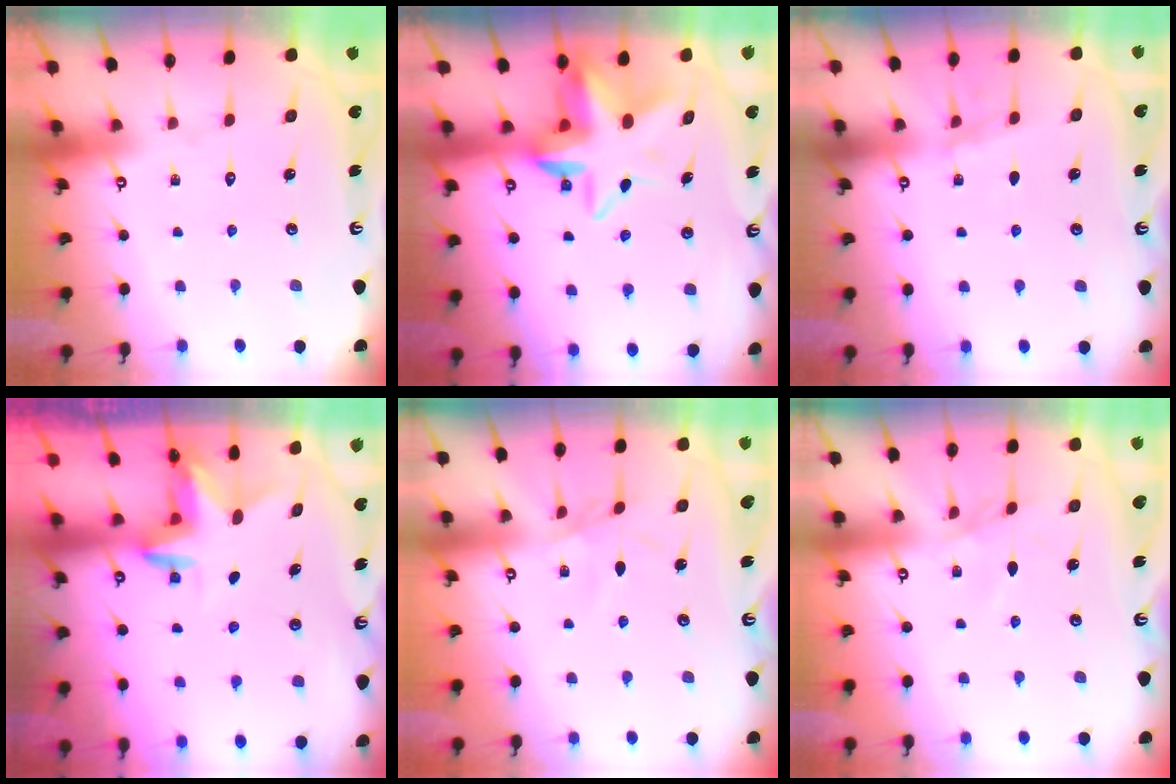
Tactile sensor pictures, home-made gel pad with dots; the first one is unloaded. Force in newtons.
{"total": 8.8, "press": 8.6, "slide": 1.5}
{"total": 3.1, "press": 3.1, "slide": 0.4}
{"total": 3.0, "press": 3.0, "slide": 0.2}
{"total": 2.2, "press": 2.1, "slide": 0.5}
{"total": 3.7, "press": 3.7, "slide": 0.5}